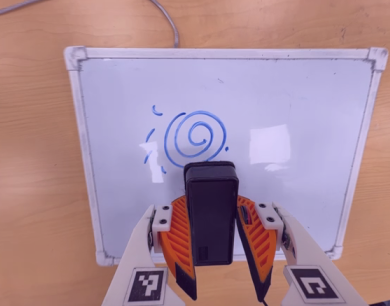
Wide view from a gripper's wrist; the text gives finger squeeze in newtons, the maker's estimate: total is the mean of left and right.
{"total": 7.8, "left": 6.8, "right": 8.8}